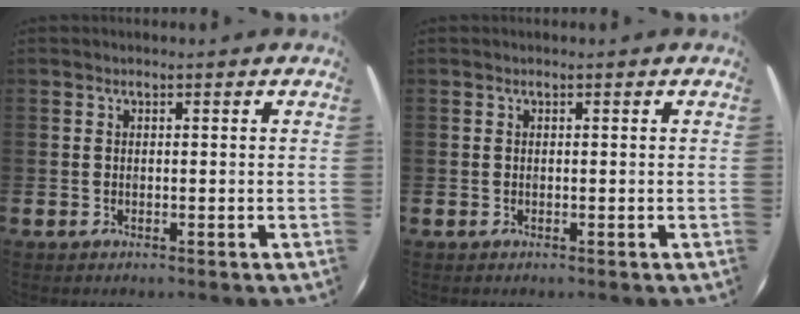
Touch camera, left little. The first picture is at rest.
{"total": 0.0}